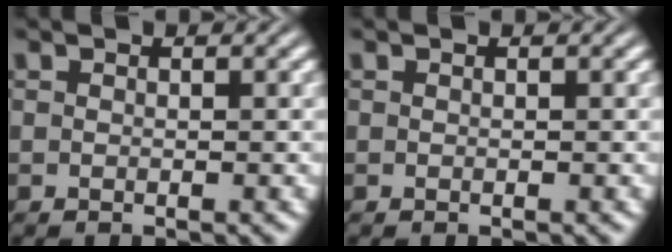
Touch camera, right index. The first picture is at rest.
{"total": 0.0}